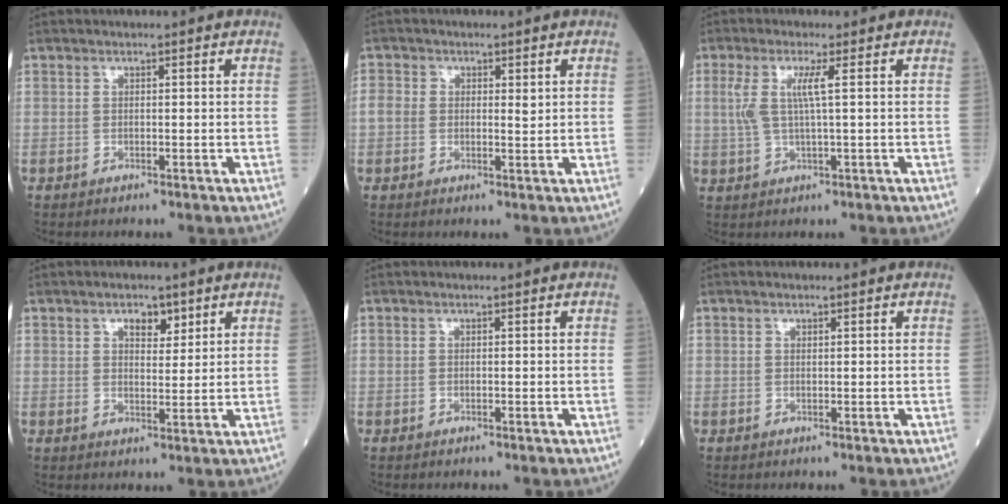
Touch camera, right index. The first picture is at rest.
{"total": 2.7, "force": [0.4, 1.8, 2.0], "torque": [-0.032, 0.005, 0.005]}
{"total": 4.1, "force": [0.9, -0.1, 4.0], "torque": [-0.090, 0.009, 0.023]}
{"total": 3.4, "force": [2.1, 1.7, 2.1], "torque": [-0.029, 0.002, 0.034]}
{"total": 0.0}
{"total": 0.0}